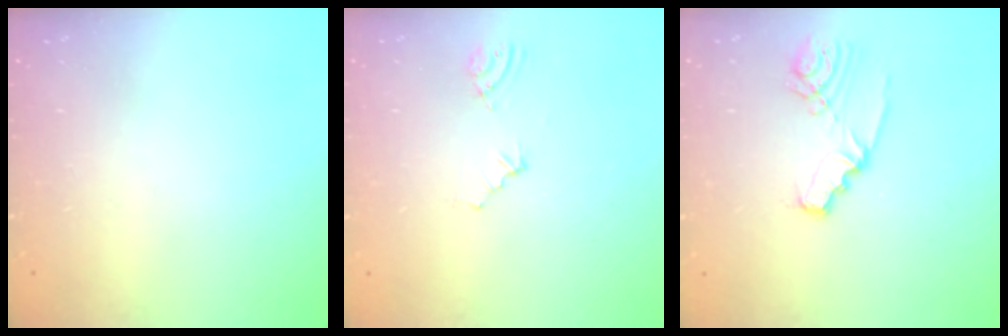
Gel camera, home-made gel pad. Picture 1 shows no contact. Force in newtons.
{"total": 2.7, "press": 1.9, "slide": 2.0}
{"total": 5.2, "press": 5.2, "slide": 0.3}